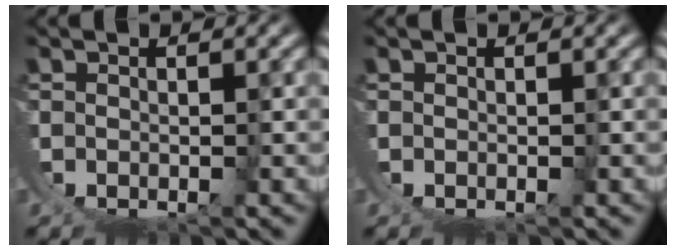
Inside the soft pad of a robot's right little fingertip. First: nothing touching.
{"total": 0.0}